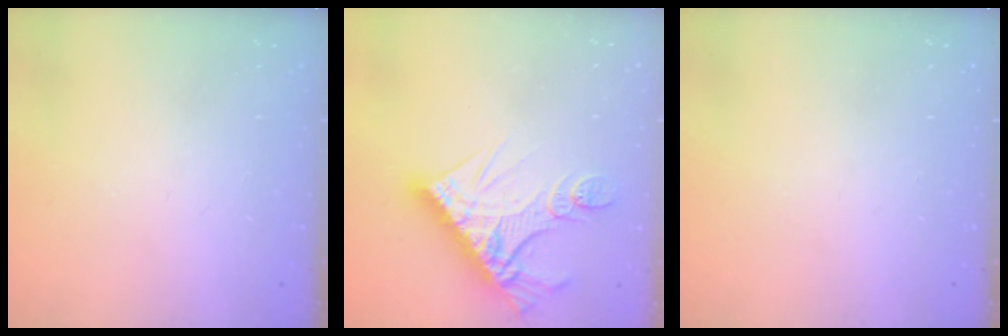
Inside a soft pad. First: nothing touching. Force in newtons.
{"total": 16.2, "press": 16.2, "slide": 1.5}
{"total": 0.0}